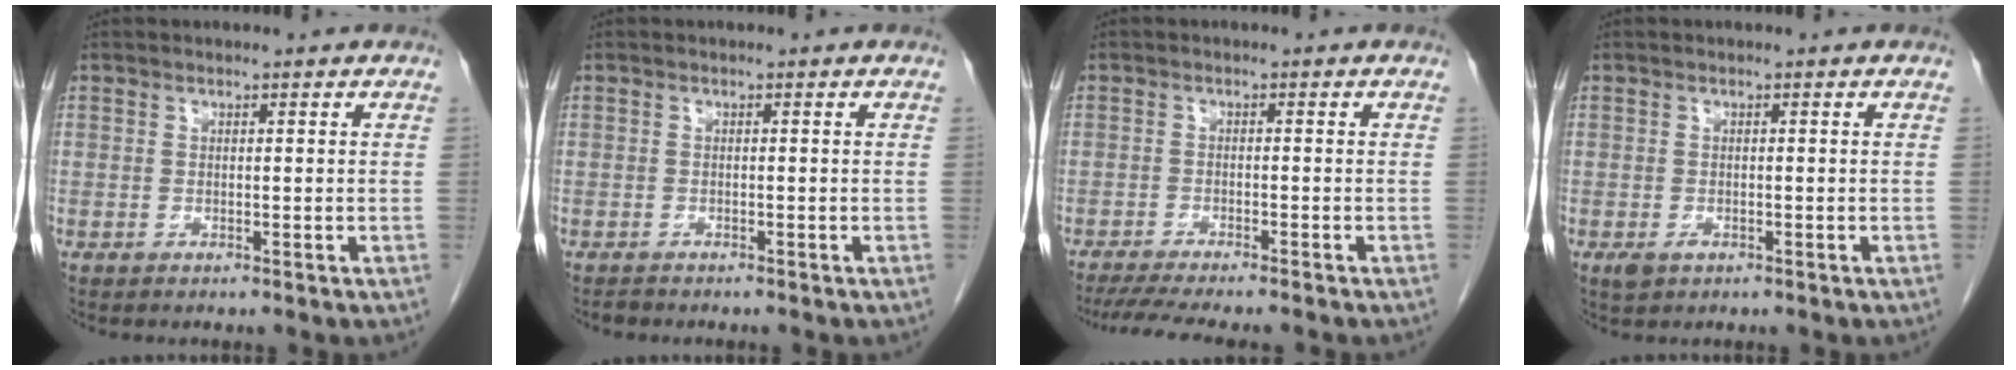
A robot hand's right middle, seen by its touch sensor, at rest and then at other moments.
{"total": 0.7, "force": [-0.7, 0.1, 0.1], "torque": [-0.011, -0.004, -0.012]}
{"total": 9.8, "force": [-8.5, 0.7, 4.9], "torque": [-0.068, -0.016, -0.128]}
{"total": 1.6, "force": [-0.8, 0.9, 1.0], "torque": [-0.019, -0.001, -0.006]}